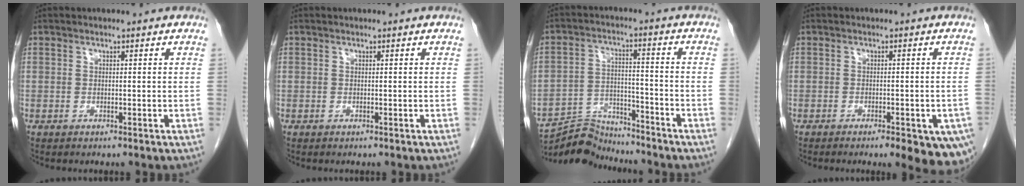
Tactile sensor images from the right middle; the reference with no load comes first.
{"total": 0.0}
{"total": 9.0, "force": [-8.9, 1.3, -0.1], "torque": [-0.002, 0.010, -0.162]}
{"total": 11.2, "force": [-7.0, 3.5, 8.0], "torque": [-0.065, -0.005, -0.082]}